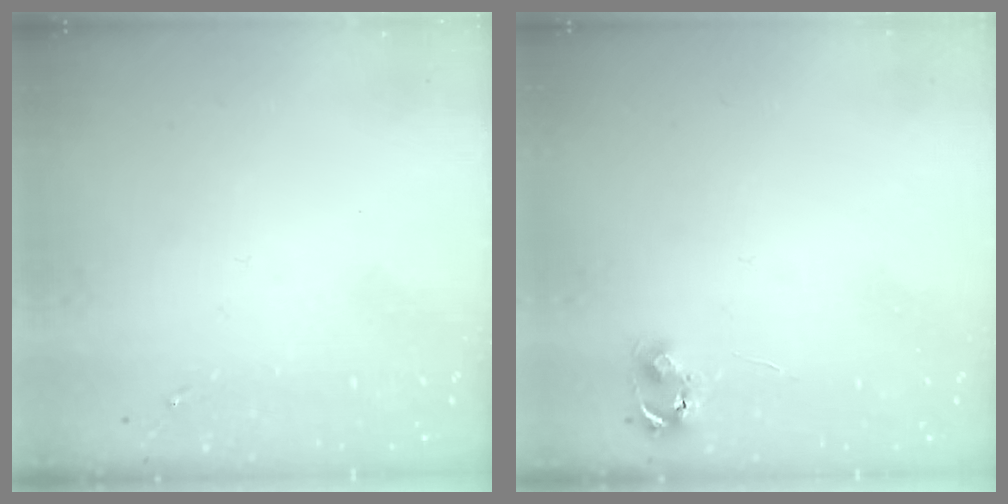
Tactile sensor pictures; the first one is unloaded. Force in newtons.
{"total": 5.3, "press": 5.3, "slide": 0.5}